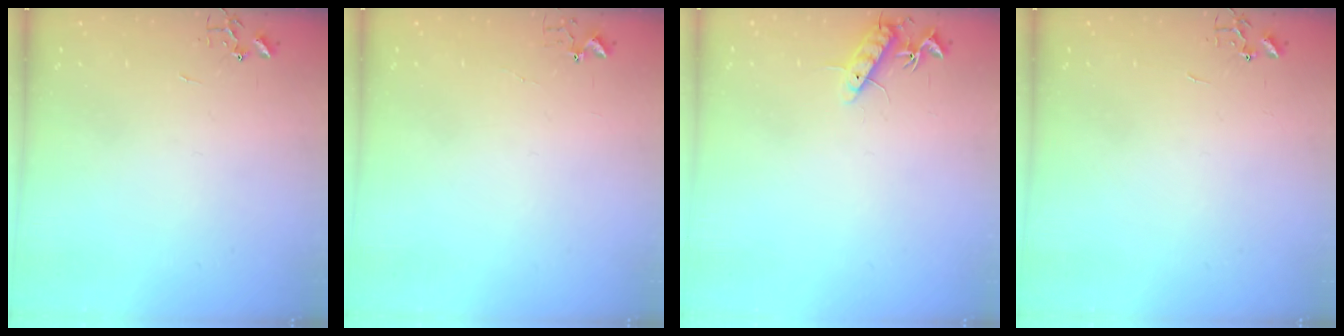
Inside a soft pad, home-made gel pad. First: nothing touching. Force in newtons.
{"total": 3.4, "press": 3.4, "slide": 0.5}
{"total": 10.1, "press": 10.0, "slide": 0.8}
{"total": 0.0}